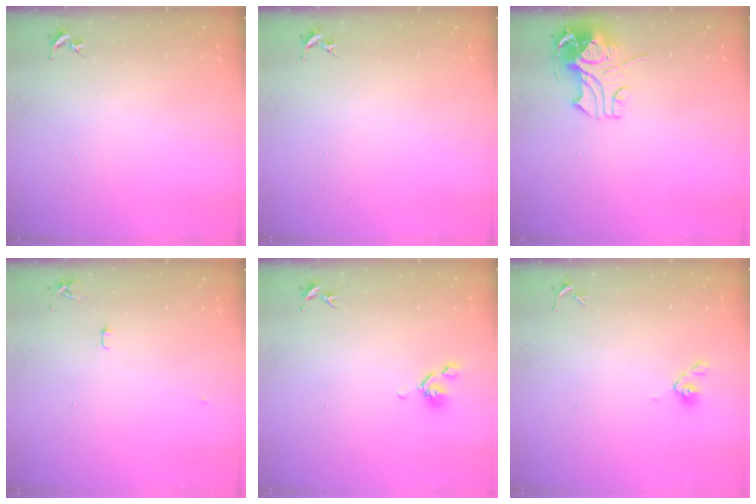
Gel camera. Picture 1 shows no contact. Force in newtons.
{"total": 0.0}
{"total": 10.7, "press": 10.6, "slide": 1.8}
{"total": 5.2, "press": 5.1, "slide": 0.6}
{"total": 6.7, "press": 6.6, "slide": 1.5}
{"total": 5.9, "press": 5.4, "slide": 2.4}